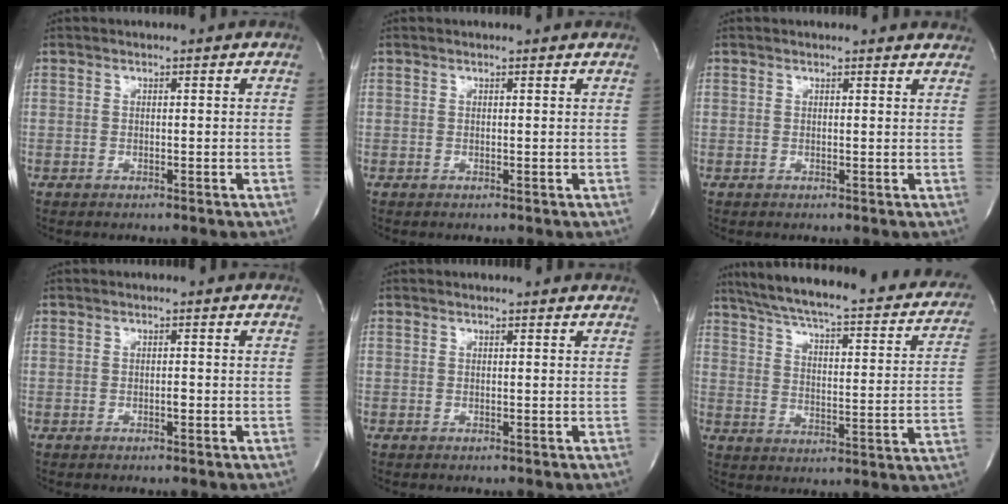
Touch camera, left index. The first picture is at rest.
{"total": 1.3, "force": [1.3, 0.1, 0.1], "torque": [-0.011, 0.002, 0.010]}
{"total": 4.2, "force": [4.0, 1.1, 0.4], "torque": [0.001, -0.001, 0.024]}
{"total": 0.5, "force": [-0.1, 0.1, 0.5], "torque": [-0.006, 0.001, -0.005]}
{"total": 2.6, "force": [2.5, 0.6, 0.3], "torque": [-0.010, 0.005, 0.016]}
{"total": 30.0, "force": [24.6, 6.3, 16.0], "torque": [-0.245, -0.022, 0.302]}